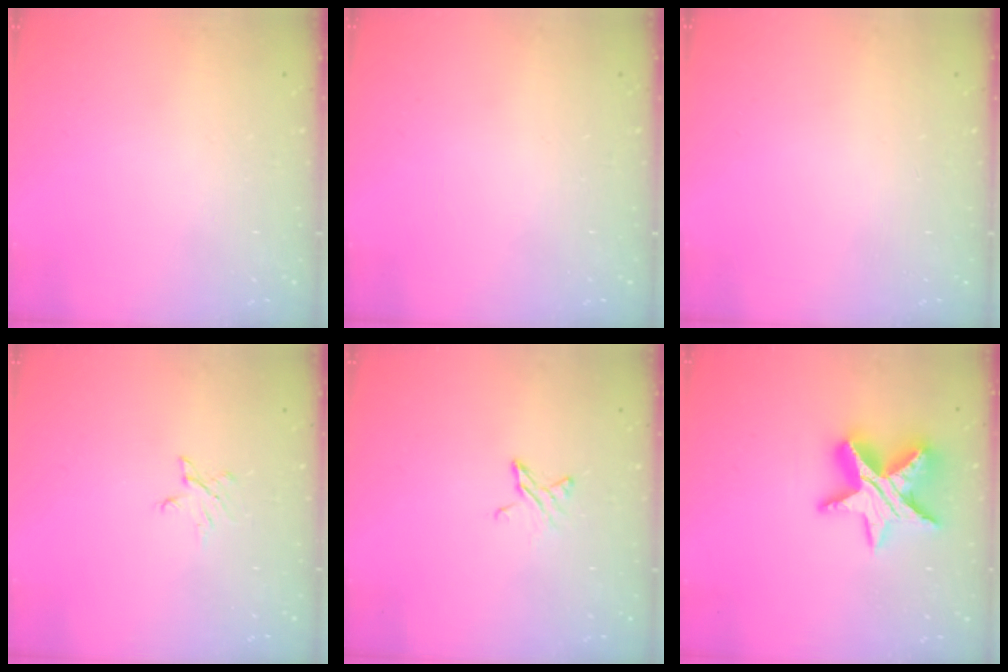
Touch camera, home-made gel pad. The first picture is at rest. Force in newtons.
{"total": 0.0}
{"total": 0.0}
{"total": 3.5, "press": 3.5, "slide": 0.3}
{"total": 3.3, "press": 3.3, "slide": 0.2}
{"total": 14.6, "press": 14.5, "slide": 1.0}